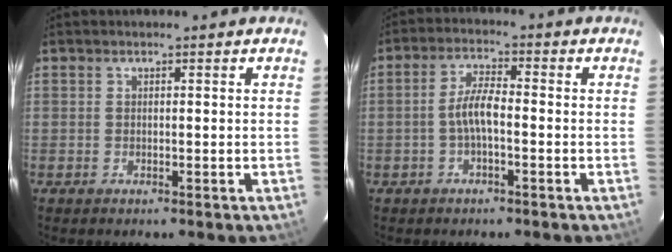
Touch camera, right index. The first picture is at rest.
{"total": 4.7, "force": [-1.3, 1.2, 4.3], "torque": [-0.090, 0.010, -0.026]}